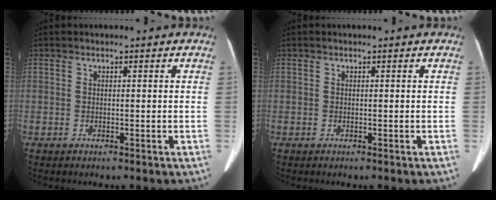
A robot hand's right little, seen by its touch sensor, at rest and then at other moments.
{"total": 0.0}